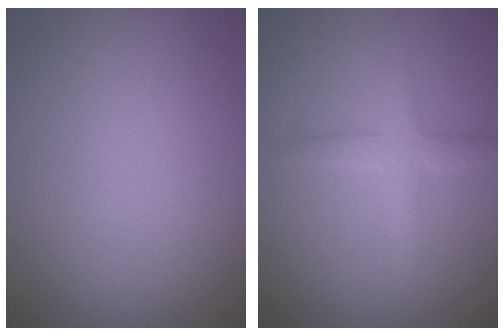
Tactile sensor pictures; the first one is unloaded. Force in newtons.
{"total": 2.9, "press": 2.9, "slide": 0.1}